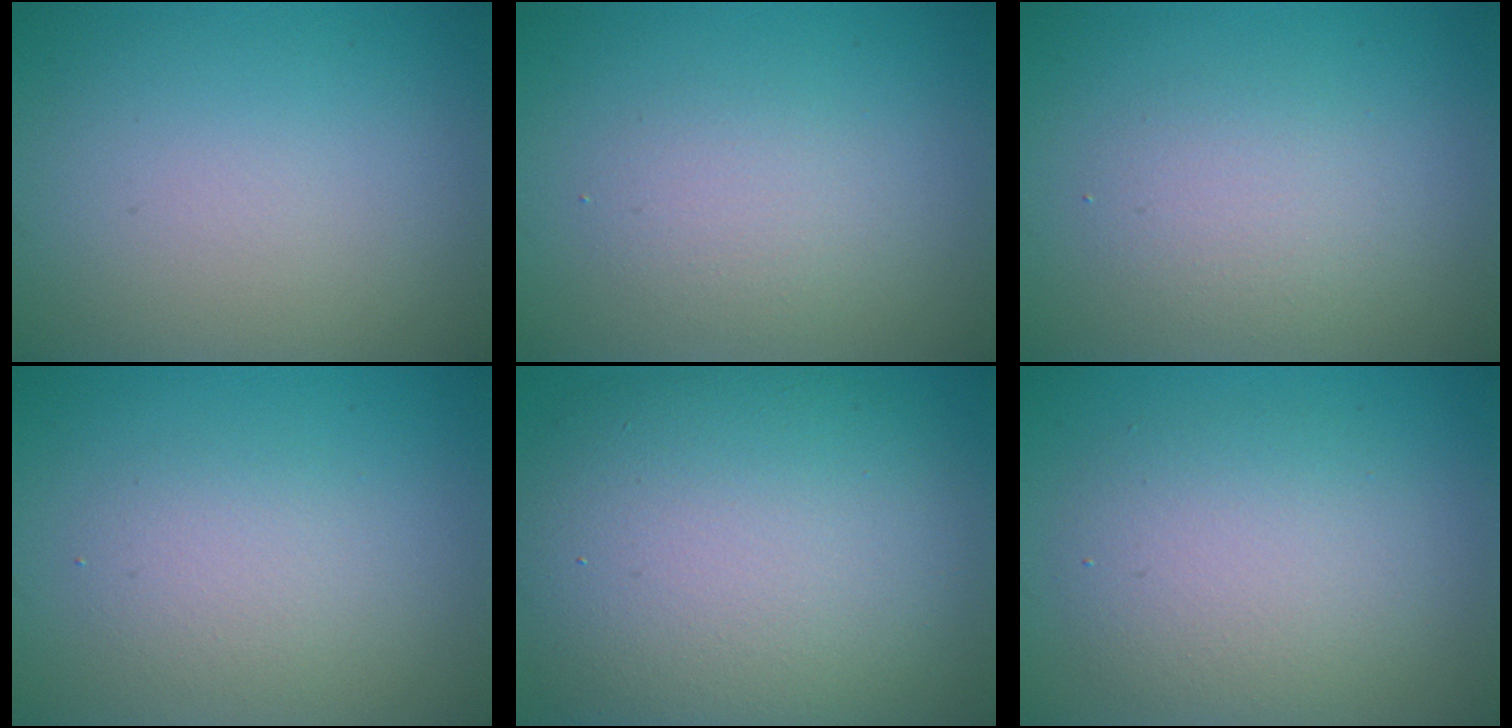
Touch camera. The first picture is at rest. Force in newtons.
{"total": 1.9, "press": 1.9, "slide": 0.0}
{"total": 2.5, "press": 2.5, "slide": 0.1}
{"total": 2.4, "press": 2.4, "slide": 0.2}
{"total": 13.1, "press": 13.1, "slide": 0.7}
{"total": 4.7, "press": 4.6, "slide": 0.5}